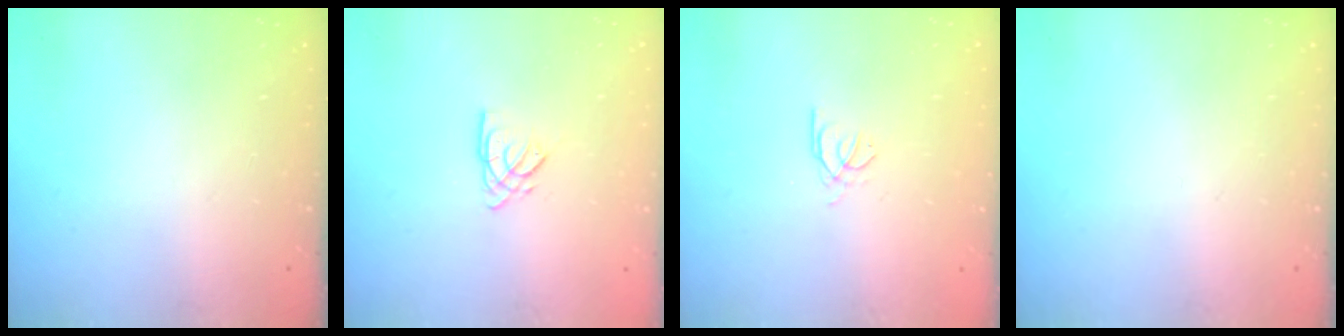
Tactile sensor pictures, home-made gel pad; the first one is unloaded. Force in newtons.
{"total": 3.1, "press": 3.1, "slide": 0.3}
{"total": 0.9, "press": 0.8, "slide": 0.4}
{"total": 0.0}